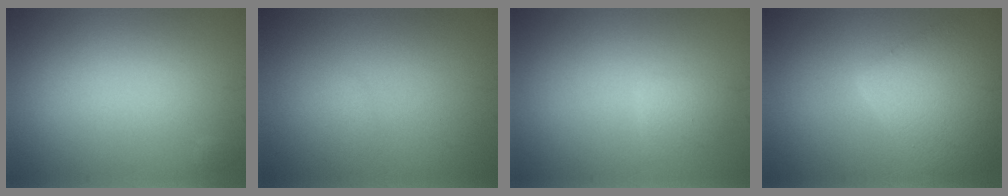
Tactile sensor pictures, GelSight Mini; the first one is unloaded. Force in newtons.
{"total": 0.5, "press": 0.5, "slide": 0.0}
{"total": 1.4, "press": 1.4, "slide": 0.1}
{"total": 6.7, "press": 6.7, "slide": 0.3}